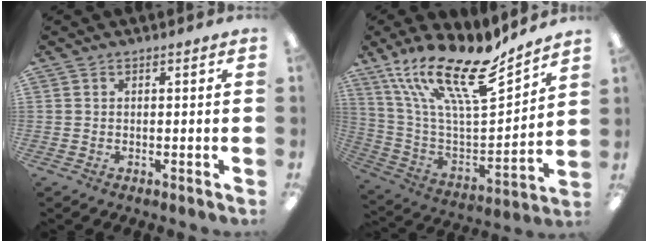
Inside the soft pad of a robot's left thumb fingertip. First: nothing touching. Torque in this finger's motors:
{"motor_torque": [0.72, 0.34, 1.39, -1.38, 0.55]}